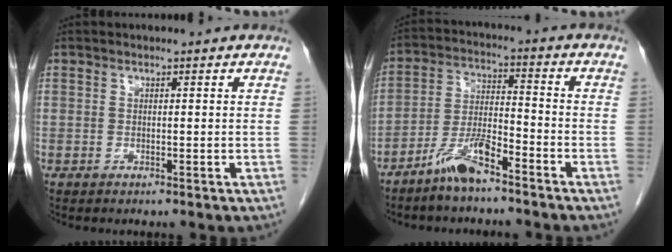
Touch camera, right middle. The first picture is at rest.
{"total": 7.4, "force": [-5.5, 1.3, 4.8], "torque": [-0.103, -0.004, -0.110]}